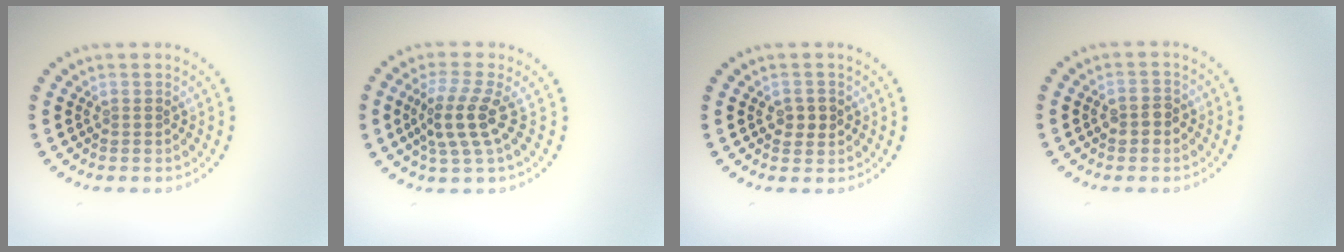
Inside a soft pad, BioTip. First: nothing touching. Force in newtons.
{"total": 3.7, "press": 3.0, "slide": 2.1}
{"total": 1.8, "press": 1.8, "slide": 0.2}
{"total": 1.6, "press": 1.6, "slide": 0.2}